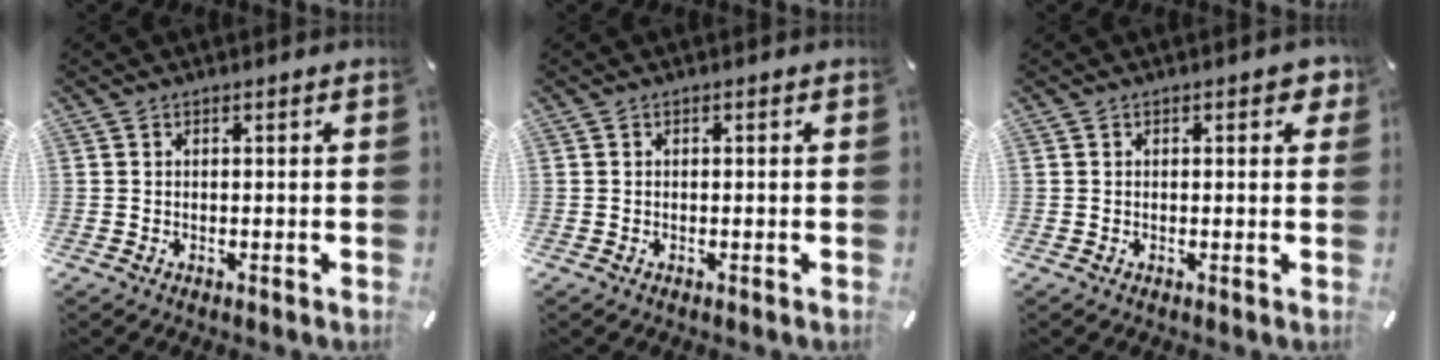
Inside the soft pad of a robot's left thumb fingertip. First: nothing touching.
{"total": 0.0}
{"total": 2.6, "force": [0.6, 1.3, 2.2], "torque": [-0.029, 0.000, 0.006]}